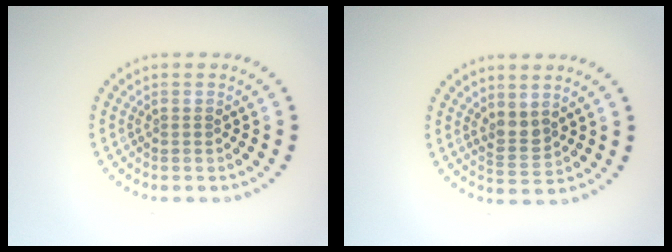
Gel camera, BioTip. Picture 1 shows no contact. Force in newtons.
{"total": 2.0, "press": 1.8, "slide": 1.0}